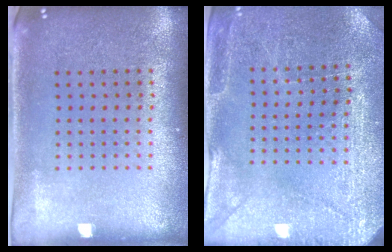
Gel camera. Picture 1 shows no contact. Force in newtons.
{"total": 2.9, "press": 2.8, "slide": 0.5}